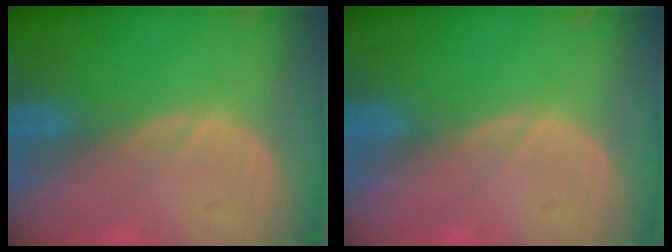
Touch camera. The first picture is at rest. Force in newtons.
{"total": 0.0}